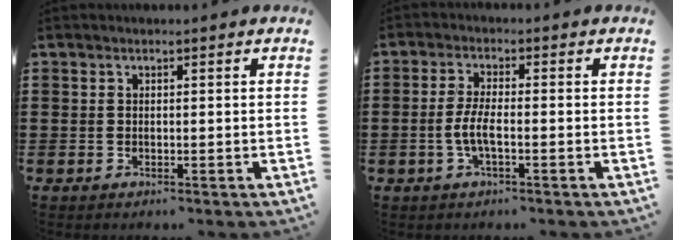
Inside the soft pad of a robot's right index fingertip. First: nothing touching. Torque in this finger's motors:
{"motor_torque": [2.14, 0.00, 0.52, 0.15]}